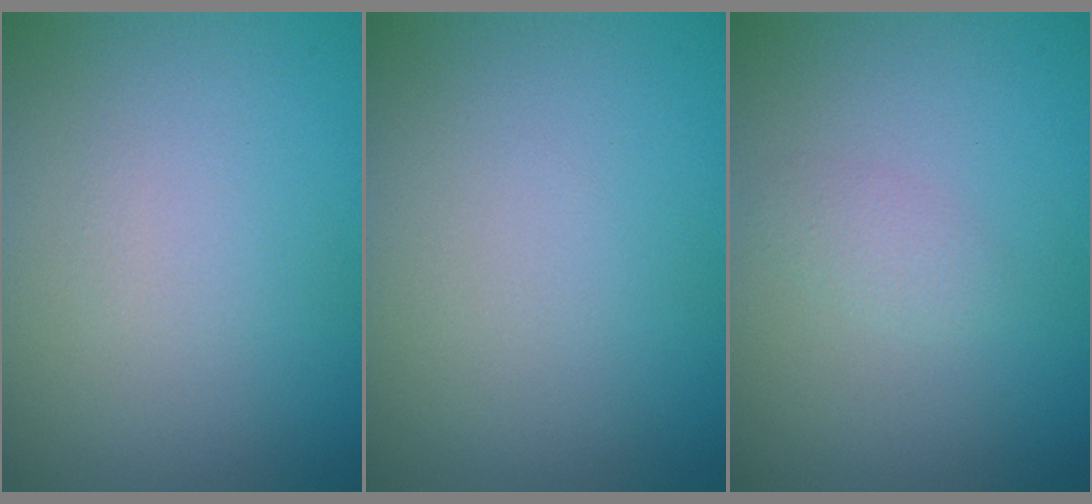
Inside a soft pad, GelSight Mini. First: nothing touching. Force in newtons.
{"total": 0.0}
{"total": 1.1, "press": 1.1, "slide": 0.1}